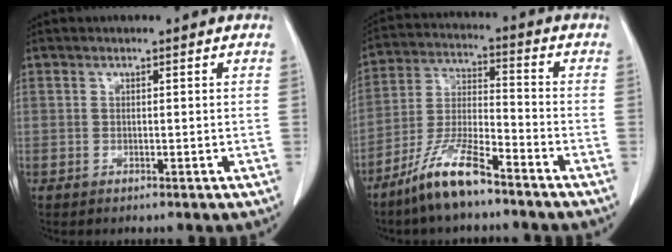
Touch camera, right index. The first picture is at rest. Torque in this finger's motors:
{"motor_torque": [0.97, -1.02, 0.61, 0.17]}